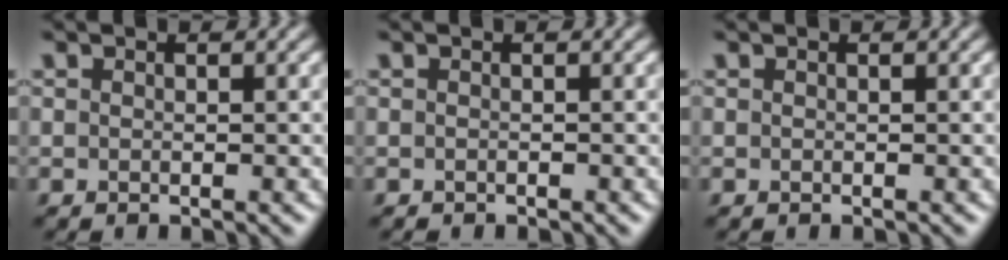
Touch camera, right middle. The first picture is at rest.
{"total": 0.0}
{"total": 0.0}